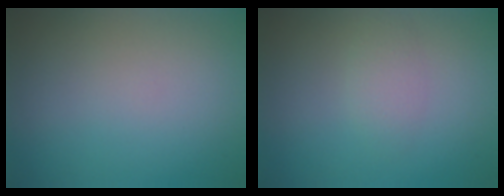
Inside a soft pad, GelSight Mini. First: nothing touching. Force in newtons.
{"total": 1.6, "press": 1.6, "slide": 0.2}